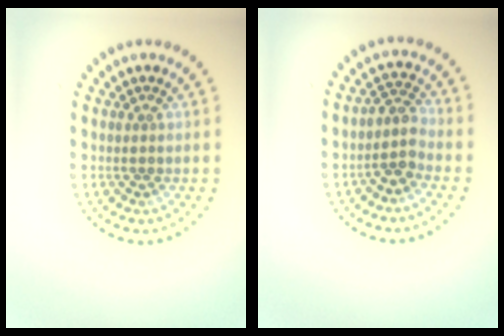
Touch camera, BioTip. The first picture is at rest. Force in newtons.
{"total": 2.4, "press": 1.9, "slide": 1.4}